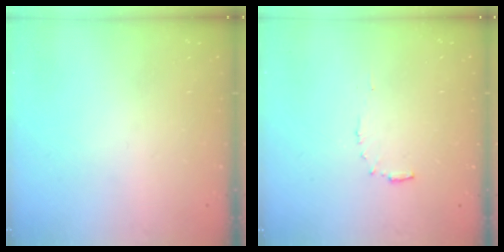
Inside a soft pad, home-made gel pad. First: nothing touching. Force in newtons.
{"total": 5.1, "press": 5.1, "slide": 0.3}